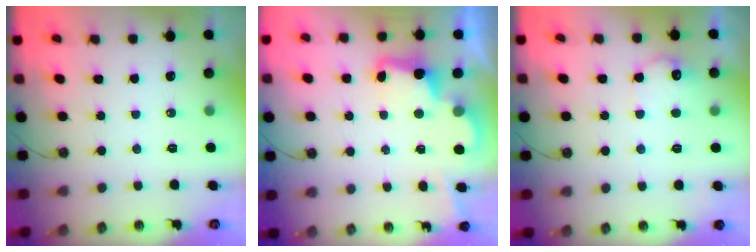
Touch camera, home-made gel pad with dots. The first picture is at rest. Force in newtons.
{"total": 3.4, "press": 3.3, "slide": 0.5}
{"total": 10.8, "press": 10.8, "slide": 0.4}